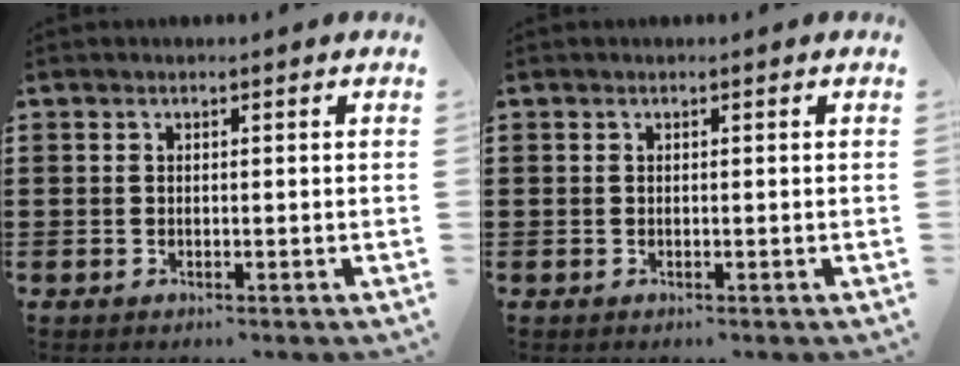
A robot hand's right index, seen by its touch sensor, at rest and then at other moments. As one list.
[{"total": 0.0}]